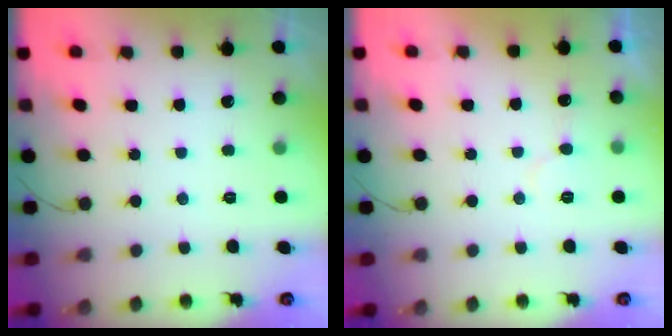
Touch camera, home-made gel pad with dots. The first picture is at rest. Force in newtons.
{"total": 5.4, "press": 5.3, "slide": 0.4}